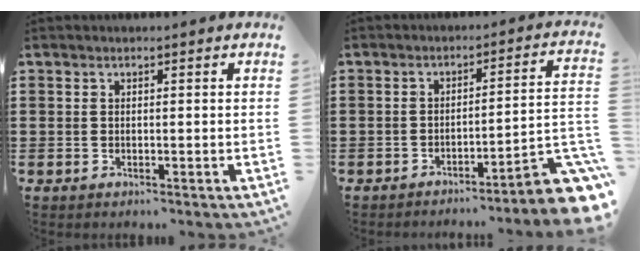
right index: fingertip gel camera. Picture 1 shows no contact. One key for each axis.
{"total": 5.5, "fx": -3.8, "fy": 0.3, "fz": 3.9, "tx": -0.055, "ty": -0.022, "tz": -0.076}